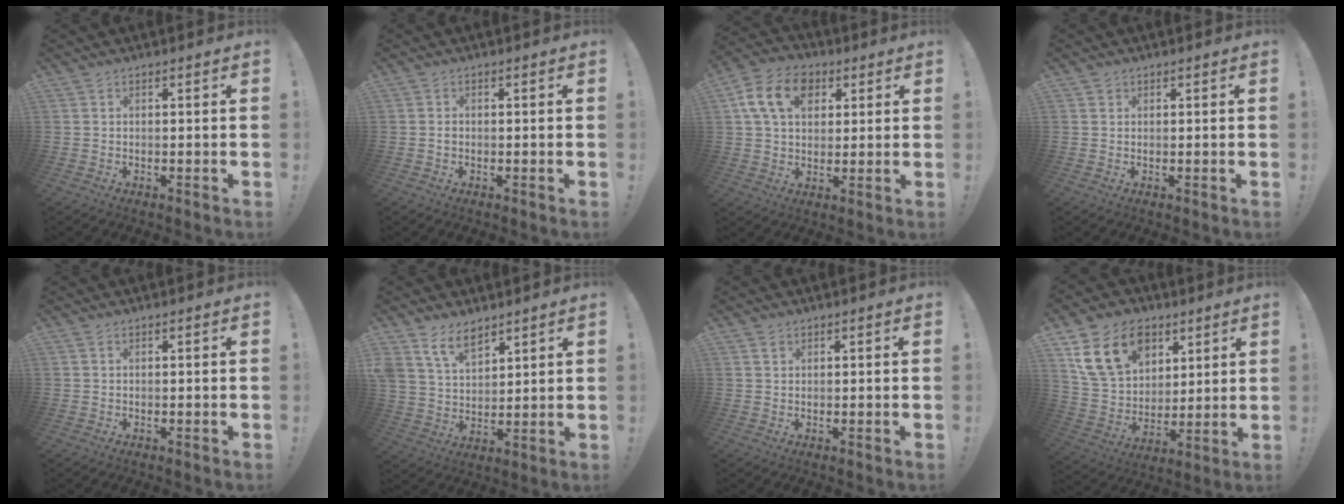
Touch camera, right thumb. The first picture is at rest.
{"total": 0.6, "force": [-0.4, 0.4, 0.2], "torque": [-0.011, 0.005, -0.006]}
{"total": 14.2, "force": [4.8, 10.4, 8.5], "torque": [-0.134, 0.003, 0.095]}
{"total": 1.0, "force": [0.6, 0.7, 0.0], "torque": [0.006, -0.002, 0.011]}
{"total": 0.0}
{"total": 9.8, "force": [7.2, 5.1, 4.2], "torque": [-0.091, -0.033, 0.142]}
{"total": 1.3, "force": [0.9, 0.9, 0.3], "torque": [0.000, -0.001, 0.016]}
{"total": 18.5, "force": [8.8, 13.4, 9.2], "torque": [-0.150, -0.031, 0.172]}